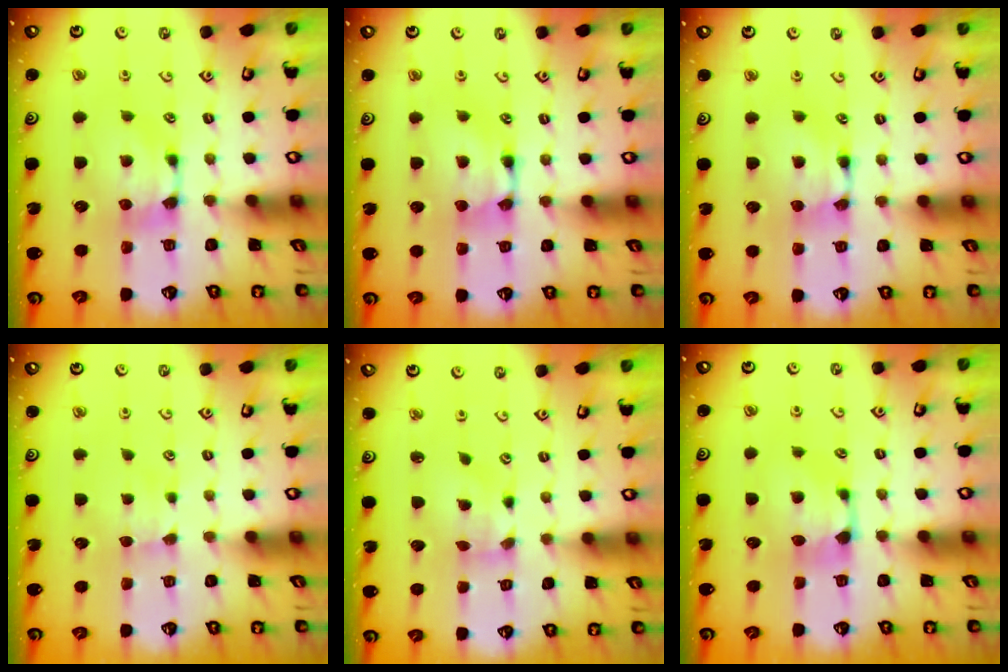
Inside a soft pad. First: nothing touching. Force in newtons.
{"total": 2.0, "press": 2.0, "slide": 0.1}
{"total": 1.8, "press": 1.8, "slide": 0.2}
{"total": 2.4, "press": 2.3, "slide": 0.6}
{"total": 1.5, "press": 0.6, "slide": 1.4}
{"total": 0.9, "press": 0.2, "slide": 0.8}